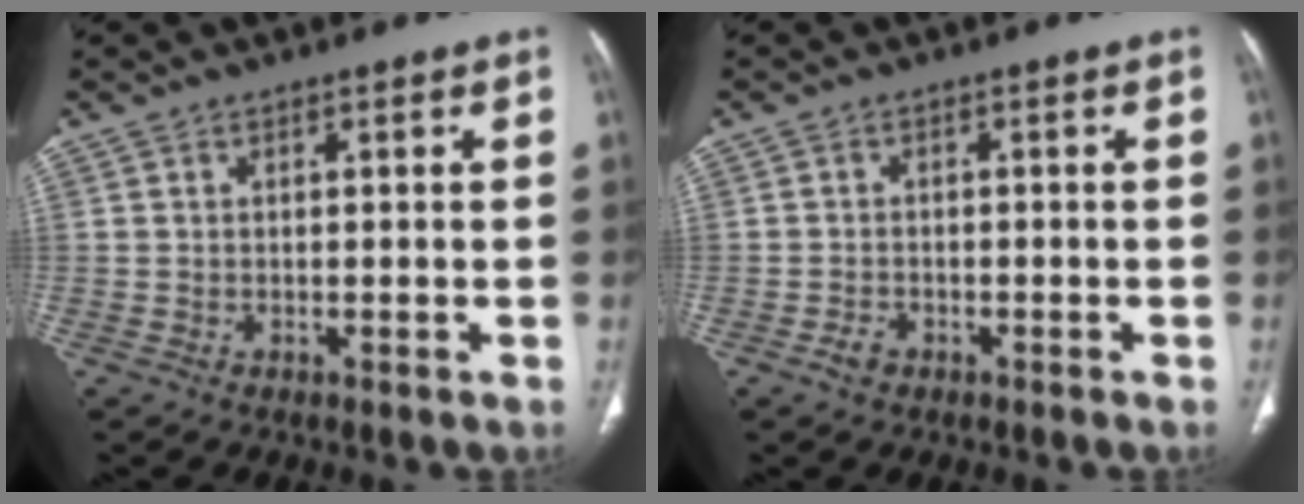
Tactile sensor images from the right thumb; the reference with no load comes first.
{"total": 1.9, "force": [-1.2, 1.3, 0.7], "torque": [-0.015, 0.009, -0.018]}